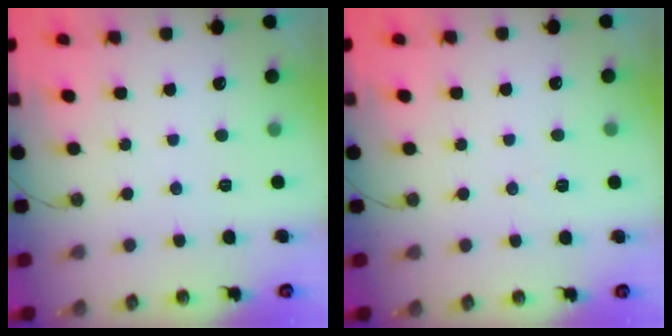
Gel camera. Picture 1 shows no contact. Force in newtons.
{"total": 5.6, "press": 3.3, "slide": 4.5}